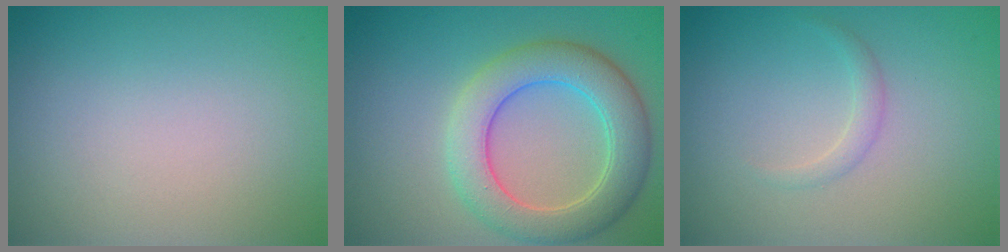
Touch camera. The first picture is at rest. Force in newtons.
{"total": 6.4, "press": 6.4, "slide": 0.4}
{"total": 1.1, "press": 1.1, "slide": 0.1}